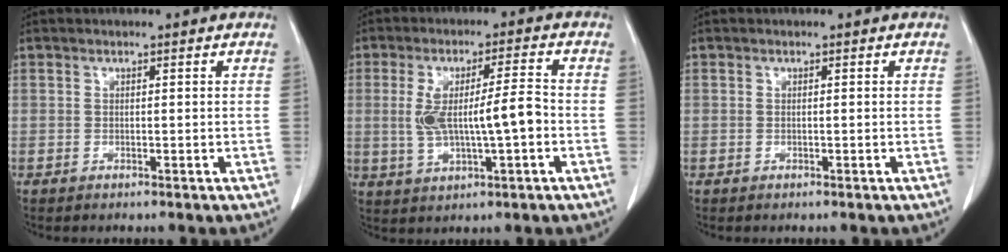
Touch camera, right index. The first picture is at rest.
{"total": 8.8, "force": [-0.6, 1.5, 8.6], "torque": [-0.165, 0.013, -0.003]}
{"total": 0.0}